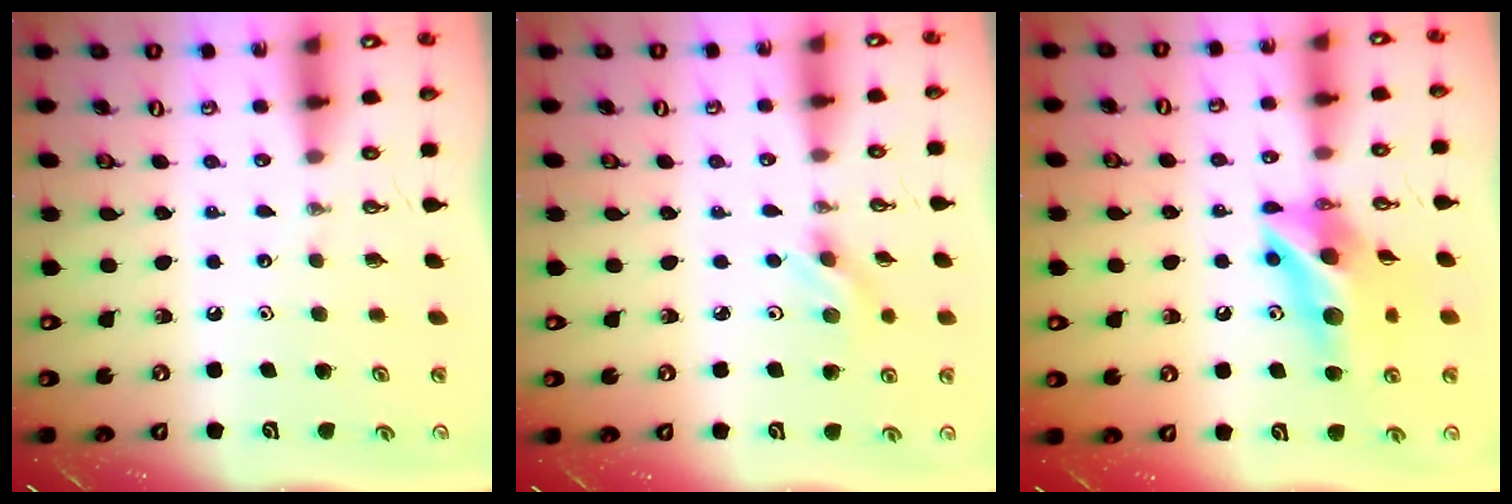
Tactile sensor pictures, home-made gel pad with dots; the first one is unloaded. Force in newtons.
{"total": 2.8, "press": 2.5, "slide": 1.3}
{"total": 12.8, "press": 12.8, "slide": 1.3}